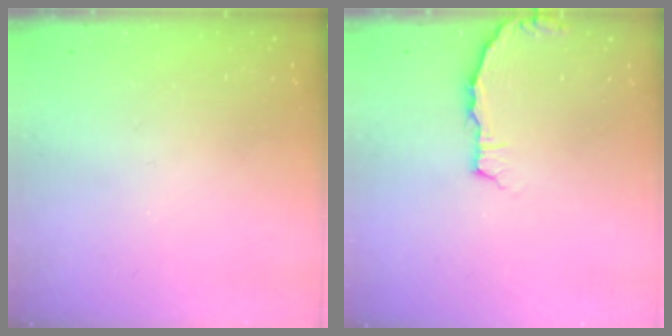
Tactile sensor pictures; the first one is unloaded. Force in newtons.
{"total": 2.8, "press": 2.8, "slide": 0.4}